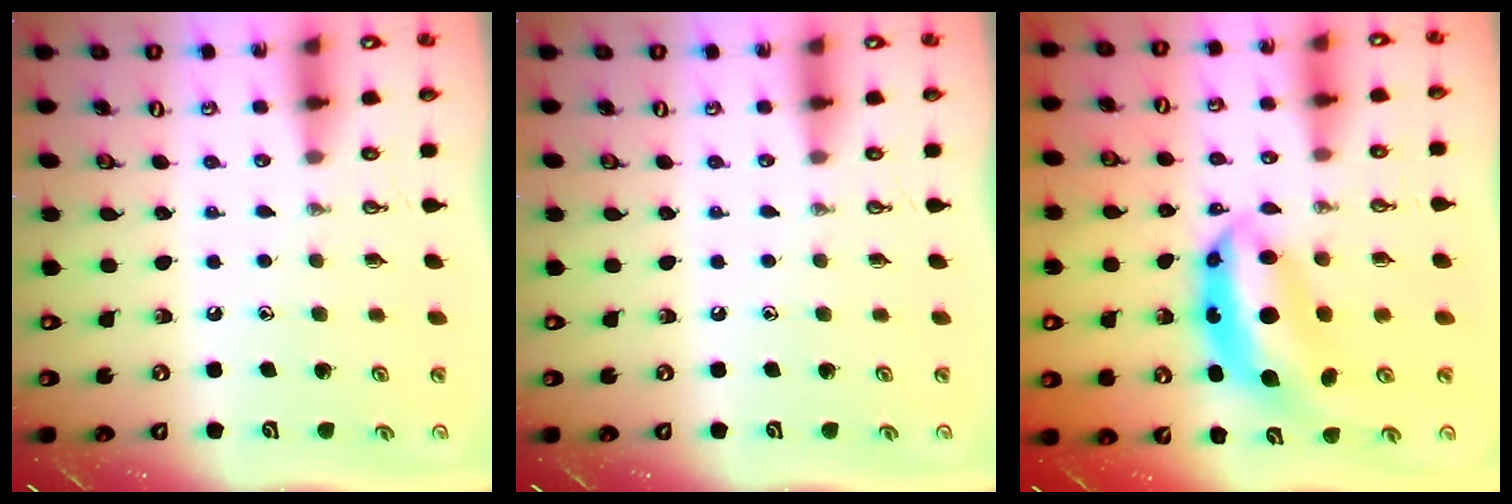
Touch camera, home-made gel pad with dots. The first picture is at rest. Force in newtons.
{"total": 0.0}
{"total": 9.6, "press": 9.5, "slide": 0.8}